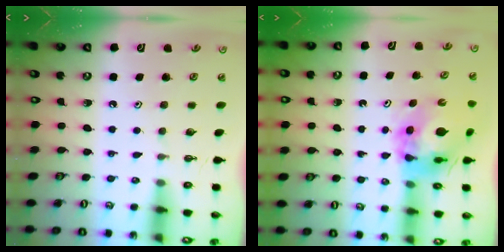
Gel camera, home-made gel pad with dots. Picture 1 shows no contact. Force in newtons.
{"total": 12.7, "press": 12.6, "slide": 1.5}